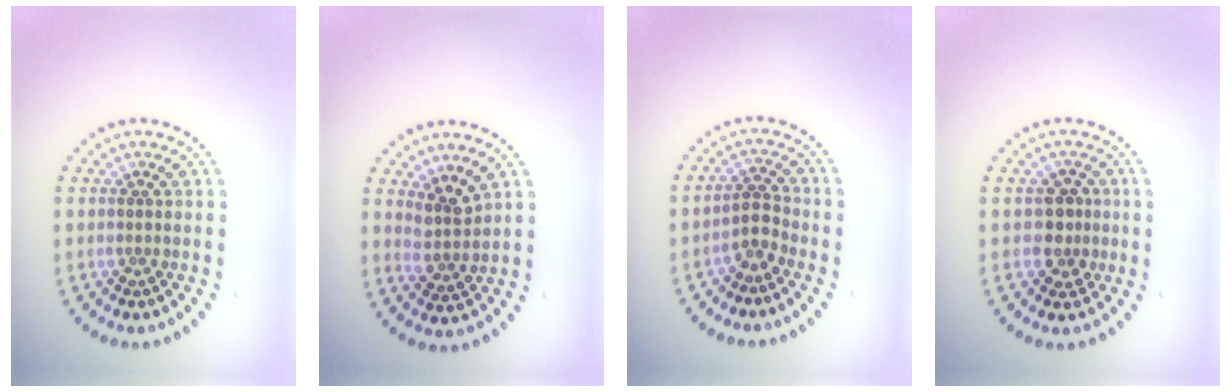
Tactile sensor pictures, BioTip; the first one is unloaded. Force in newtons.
{"total": 2.5, "press": 2.0, "slide": 1.6}
{"total": 1.8, "press": 1.4, "slide": 1.1}
{"total": 2.4, "press": 2.2, "slide": 1.0}